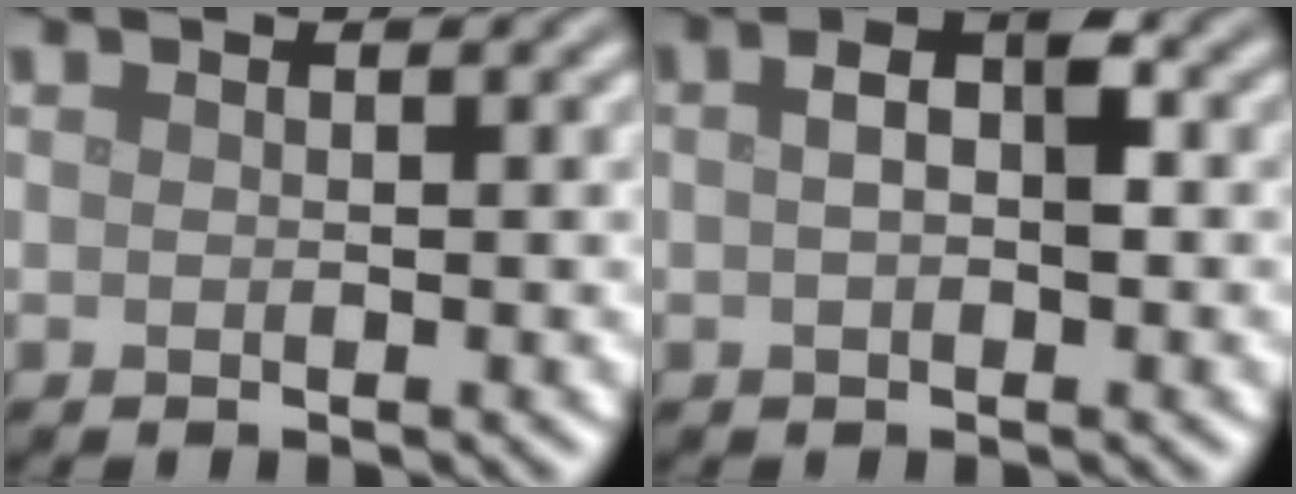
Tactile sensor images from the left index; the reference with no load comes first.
{"total": 3.4, "force": [0.4, 1.7, 3.0], "torque": [-0.054, 0.007, 0.002]}